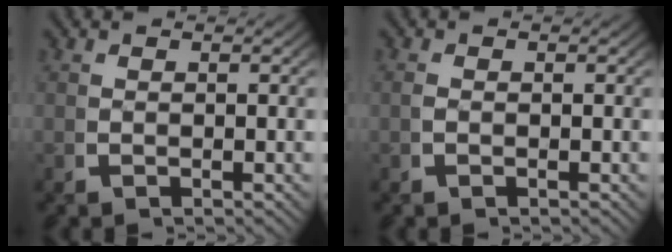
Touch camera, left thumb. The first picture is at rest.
{"total": 0.0}